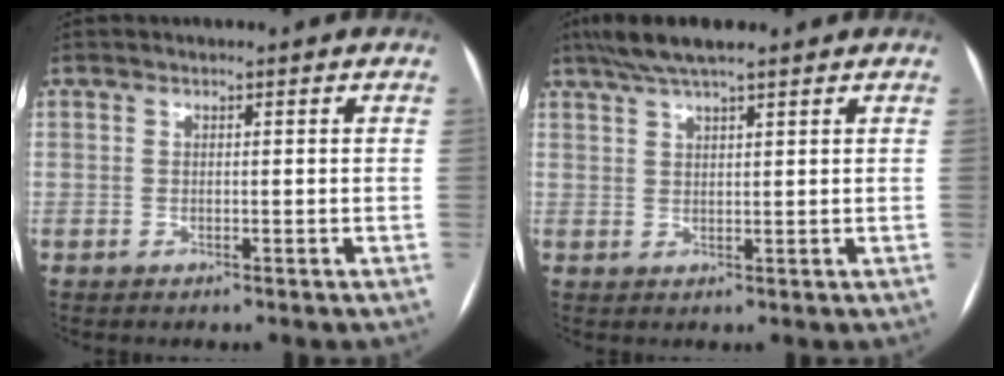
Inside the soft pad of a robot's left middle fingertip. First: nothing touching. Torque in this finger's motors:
{"motor_torque": [0.52, -0.40, 0.07, 0.10]}